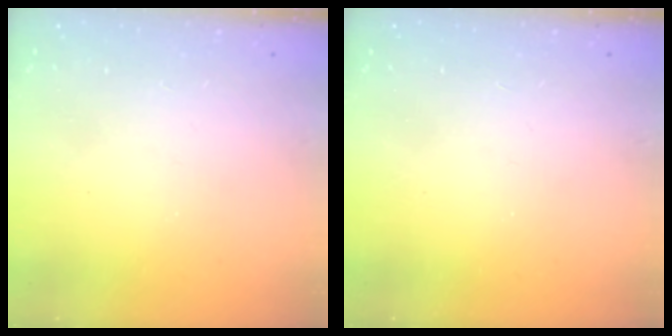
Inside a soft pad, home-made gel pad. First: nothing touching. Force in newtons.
{"total": 0.0}